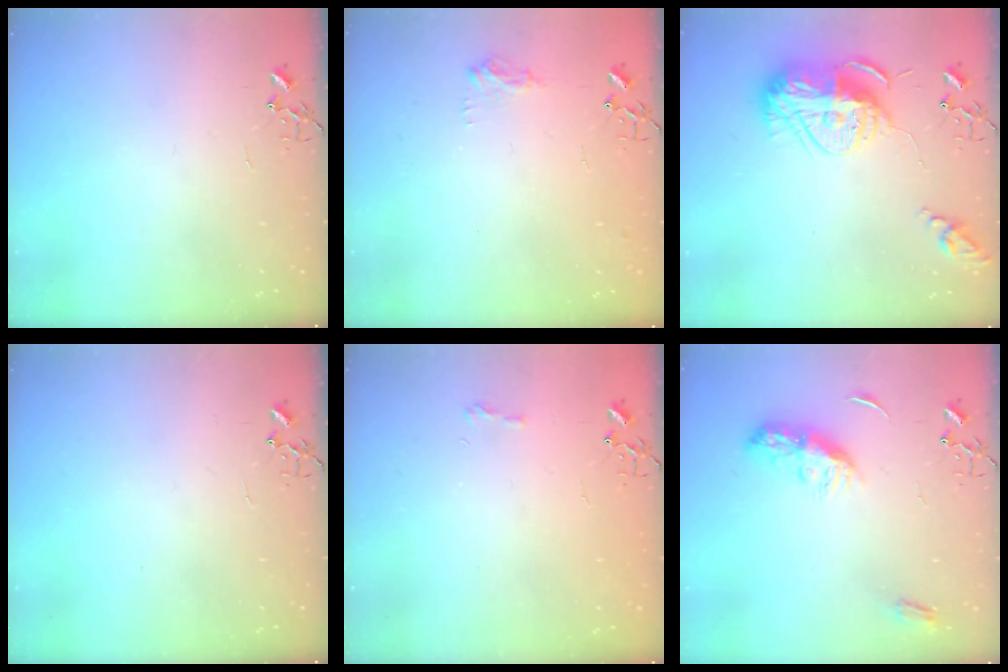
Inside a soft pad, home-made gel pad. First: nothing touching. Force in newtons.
{"total": 8.4, "press": 8.4, "slide": 0.3}
{"total": 14.4, "press": 14.3, "slide": 1.4}
{"total": 0.0}
{"total": 7.0, "press": 6.9, "slide": 0.5}
{"total": 9.1, "press": 9.1, "slide": 0.1}